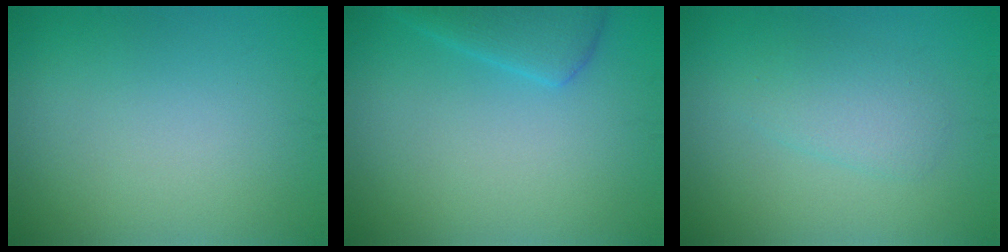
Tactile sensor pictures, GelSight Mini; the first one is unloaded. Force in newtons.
{"total": 3.0, "press": 3.0, "slide": 0.3}
{"total": 2.3, "press": 2.3, "slide": 0.2}